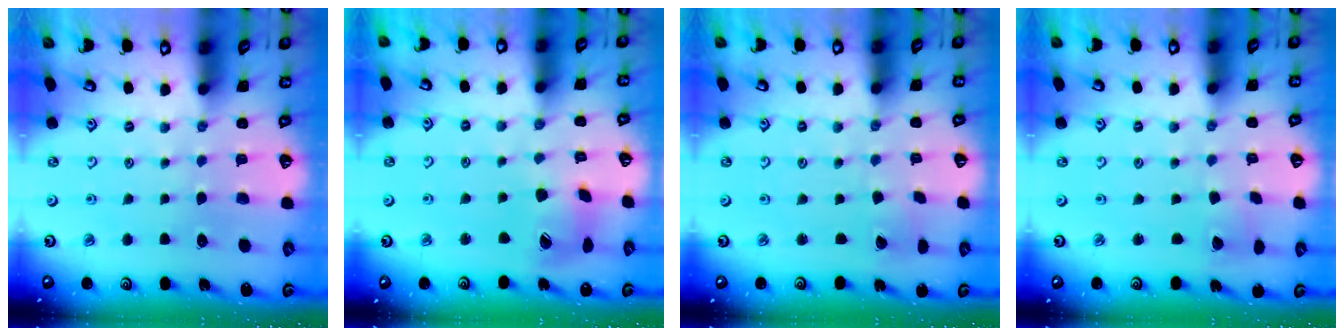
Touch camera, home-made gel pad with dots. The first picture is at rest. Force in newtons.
{"total": 10.3, "press": 10.2, "slide": 1.3}
{"total": 1.5, "press": 1.5, "slide": 0.1}
{"total": 1.9, "press": 1.9, "slide": 0.1}